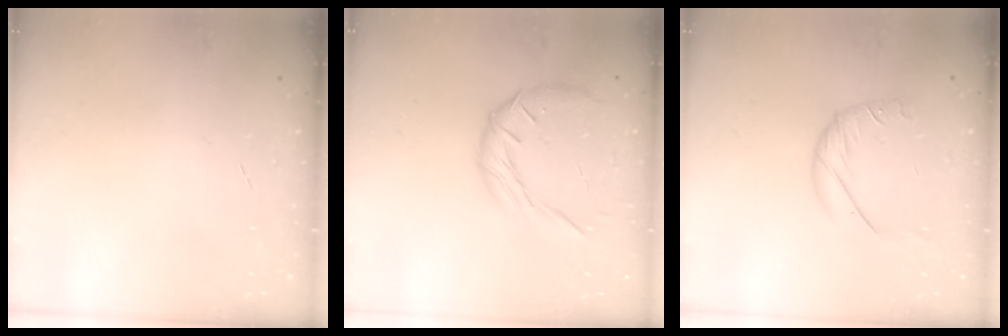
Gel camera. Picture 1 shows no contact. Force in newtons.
{"total": 10.5, "press": 10.5, "slide": 0.8}
{"total": 8.7, "press": 8.7, "slide": 0.6}